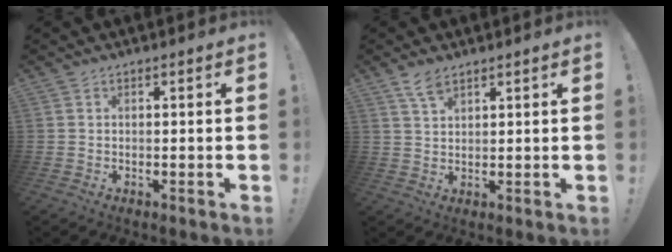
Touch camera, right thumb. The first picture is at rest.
{"total": 4.0, "force": [2.8, 1.6, 2.4], "torque": [-0.049, -0.010, 0.052]}